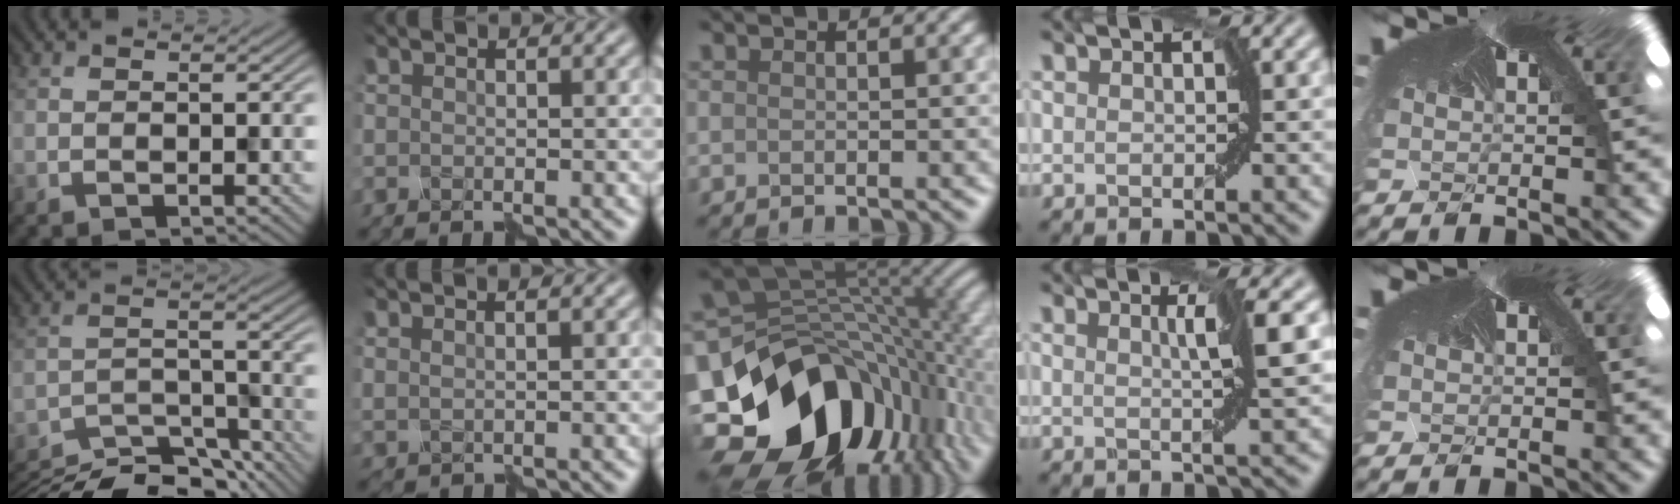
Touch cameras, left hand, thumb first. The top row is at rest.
{"thumb": {"total": 11.6, "force": [-10.7, 2.6, 3.4], "torque": [-0.056, -0.007, -0.157]}, "index": {"total": 1.3, "force": [0.9, 0.3, 0.9], "torque": [-0.012, -0.002, 0.014]}, "middle": {"total": 14.6, "force": [-4.7, 10.5, 9.1], "torque": [-0.177, -0.006, -0.078]}, "ring": {"total": 2.2, "force": [0.6, -0.4, 2.0], "torque": [-0.046, 0.000, 0.011]}}